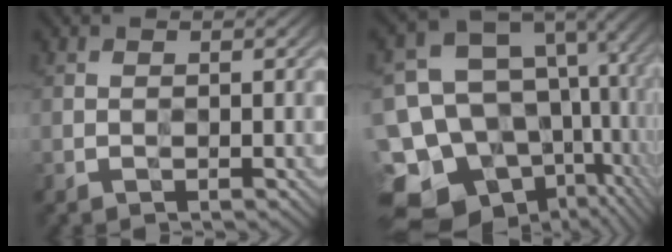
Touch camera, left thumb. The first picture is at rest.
{"total": 19.0, "force": [-3.6, 15.0, 11.2], "torque": [-0.269, -0.008, -0.004]}